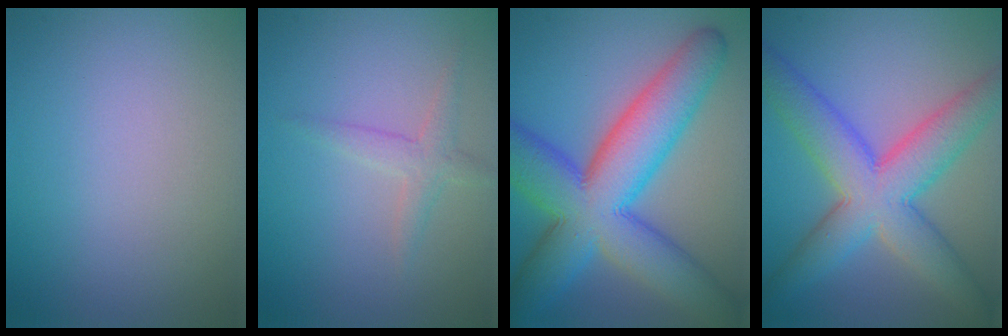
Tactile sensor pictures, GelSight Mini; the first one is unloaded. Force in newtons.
{"total": 1.7, "press": 1.7, "slide": 0.1}
{"total": 12.6, "press": 12.6, "slide": 0.2}
{"total": 8.4, "press": 8.4, "slide": 0.5}